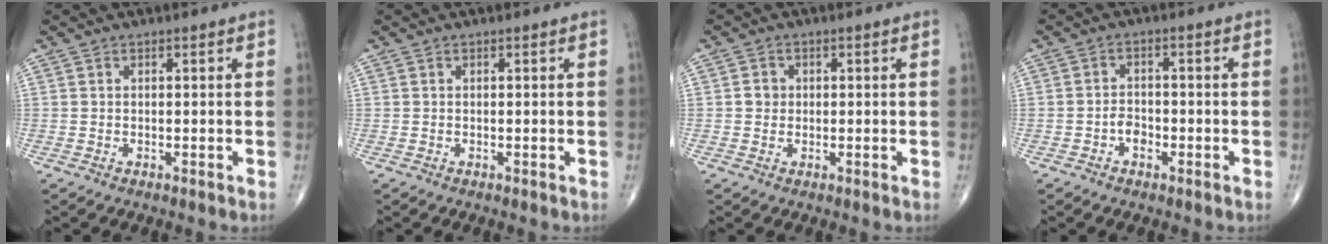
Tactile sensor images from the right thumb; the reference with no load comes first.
{"total": 0.0}
{"total": 2.1, "force": [0.1, 1.9, 0.7], "torque": [0.000, 0.004, 0.000]}
{"total": 2.8, "force": [-1.3, 1.9, 1.6], "torque": [-0.014, 0.010, -0.027]}